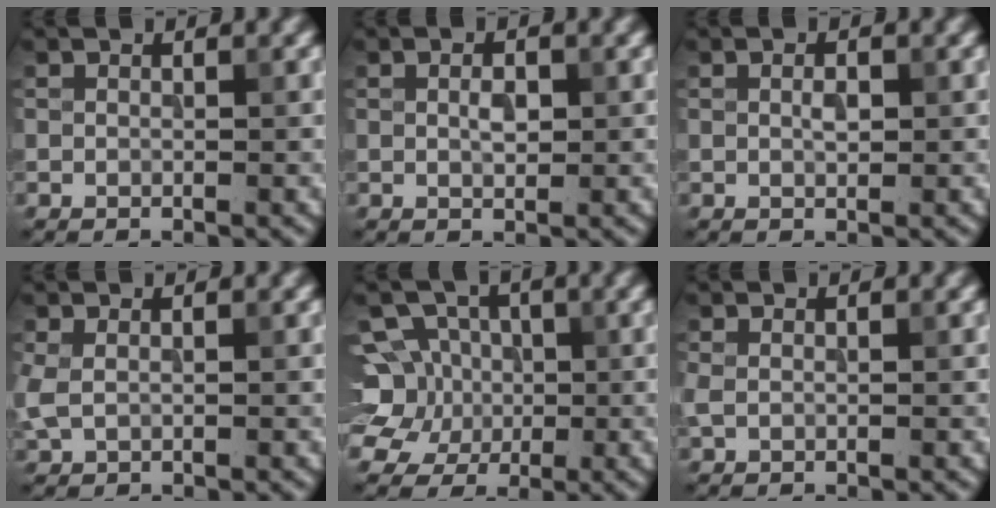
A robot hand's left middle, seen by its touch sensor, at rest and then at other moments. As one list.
[{"total": 1.4, "force": [0.2, 0.7, 1.2], "torque": [-0.025, 0.001, 0.004]}, {"total": 1.0, "force": [0.2, 0.5, 0.9], "torque": [-0.019, 0.001, 0.003]}, {"total": 1.6, "force": [0.2, 1.0, 1.2], "torque": [-0.033, 0.002, 0.004]}, {"total": 8.4, "force": [1.5, 7.3, 4.0], "torque": [-0.067, 0.035, -0.012]}, {"total": 0.8, "force": [0.1, 0.5, 0.7], "torque": [-0.019, 0.000, 0.000]}]